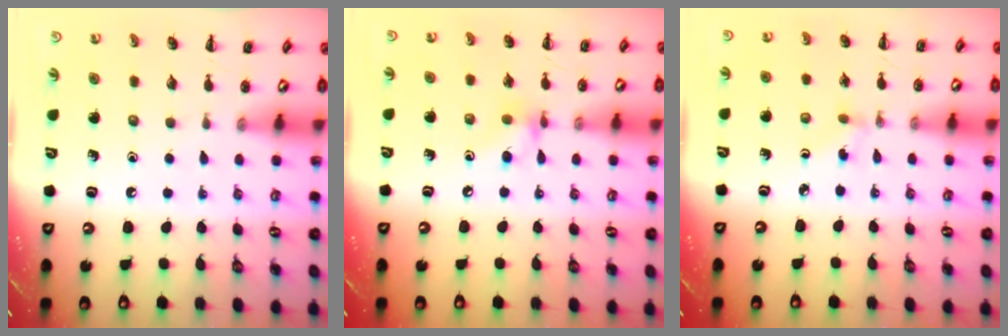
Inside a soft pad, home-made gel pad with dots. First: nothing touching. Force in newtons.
{"total": 6.9, "press": 6.8, "slide": 1.0}
{"total": 1.9, "press": 1.6, "slide": 1.0}